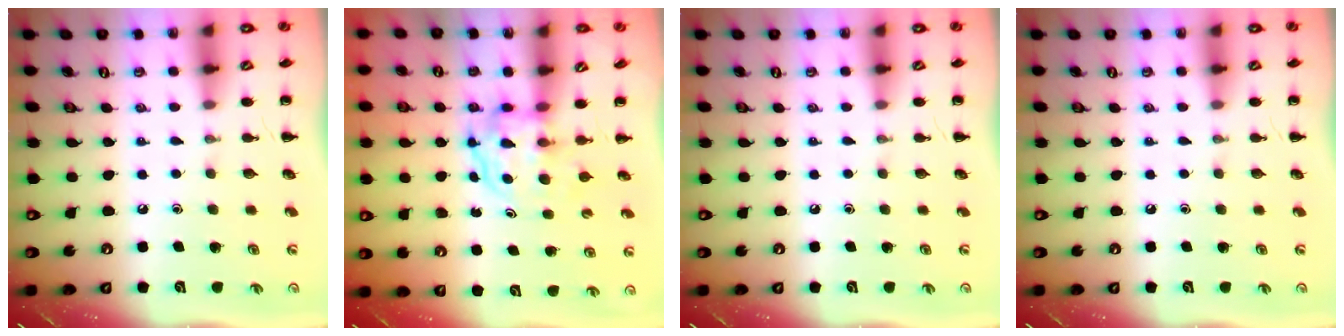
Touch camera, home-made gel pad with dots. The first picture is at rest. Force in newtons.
{"total": 3.7, "press": 3.7, "slide": 0.2}
{"total": 0.0}
{"total": 0.0}